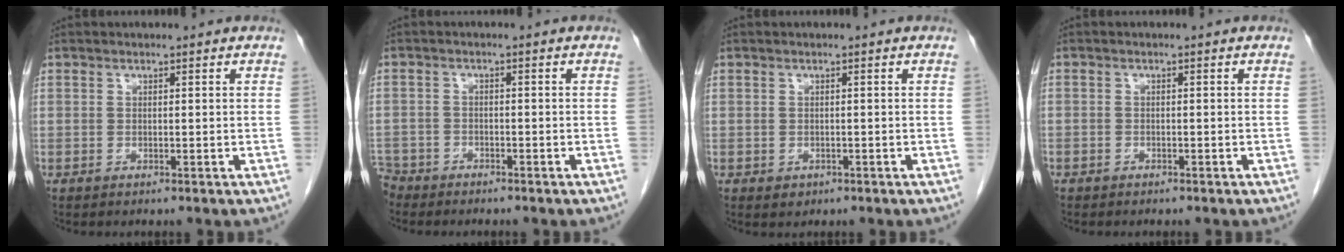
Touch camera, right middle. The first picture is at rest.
{"total": 4.8, "force": [-4.3, 2.1, 0.2], "torque": [-0.006, -0.004, -0.081]}
{"total": 1.2, "force": [-0.5, 1.0, 0.4], "torque": [-0.008, 0.002, 0.000]}
{"total": 1.2, "force": [-0.9, 0.7, 0.2], "torque": [-0.011, 0.002, -0.015]}